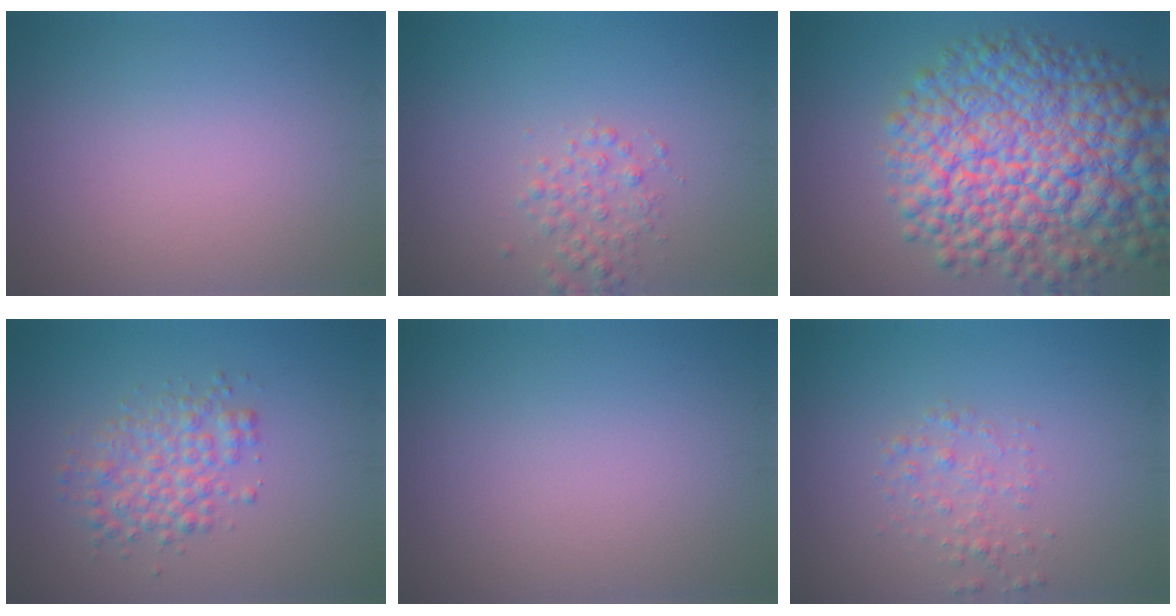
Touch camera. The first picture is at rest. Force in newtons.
{"total": 2.0, "press": 2.0, "slide": 0.1}
{"total": 13.7, "press": 13.7, "slide": 0.5}
{"total": 3.5, "press": 3.5, "slide": 0.1}
{"total": 0.0}
{"total": 1.7, "press": 1.7, "slide": 0.1}